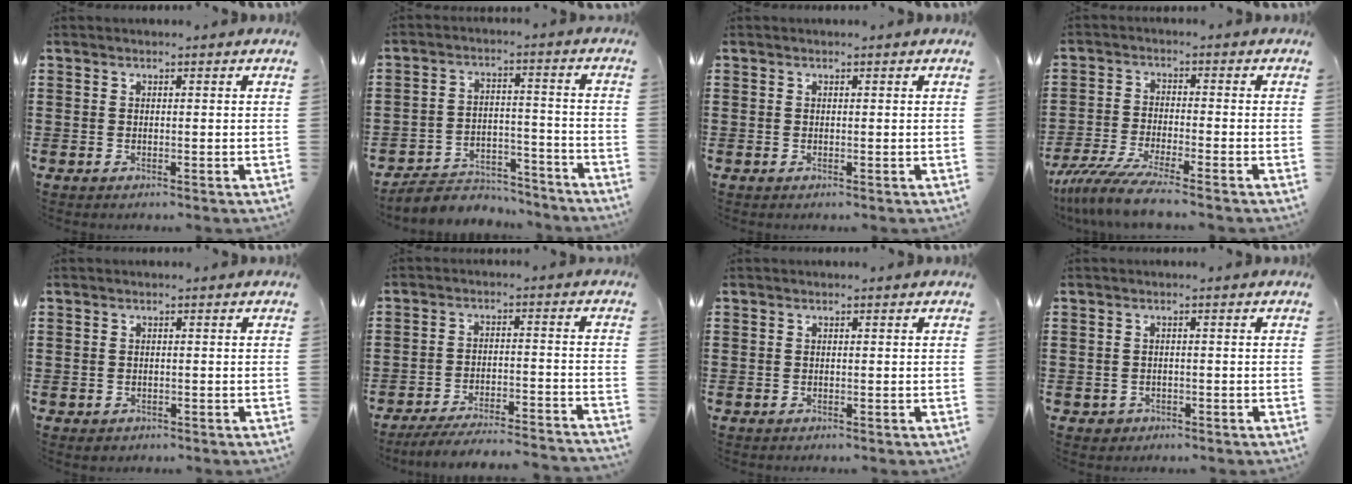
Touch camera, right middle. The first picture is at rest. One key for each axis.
{"total": 4.8, "fx": -4.7, "fy": 0.9, "fz": 0.3, "tx": -0.008, "ty": 0.012, "tz": -0.096}
{"total": 0.0}
{"total": 5.9, "fx": -4.9, "fy": -0.7, "fz": 3.2, "tx": -0.079, "ty": -0.025, "tz": -0.097}
{"total": 0.0}
{"total": 4.8, "fx": -4.5, "fy": -0.5, "fz": 1.6, "tx": -0.028, "ty": -0.009, "tz": -0.088}
{"total": 0.6, "fx": 0.3, "fy": -0.5, "fz": -0.2, "tx": 0.007, "ty": 0.000, "tz": 0.006}
{"total": 0.0}